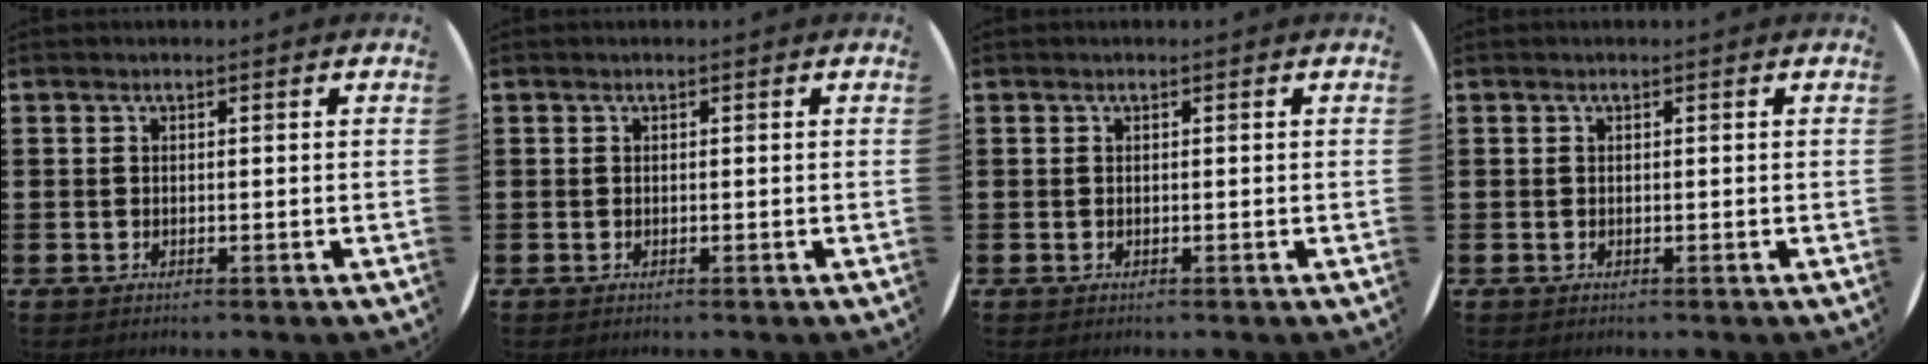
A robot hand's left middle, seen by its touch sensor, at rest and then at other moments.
{"total": 0.0}
{"total": 0.0}
{"total": 0.0}